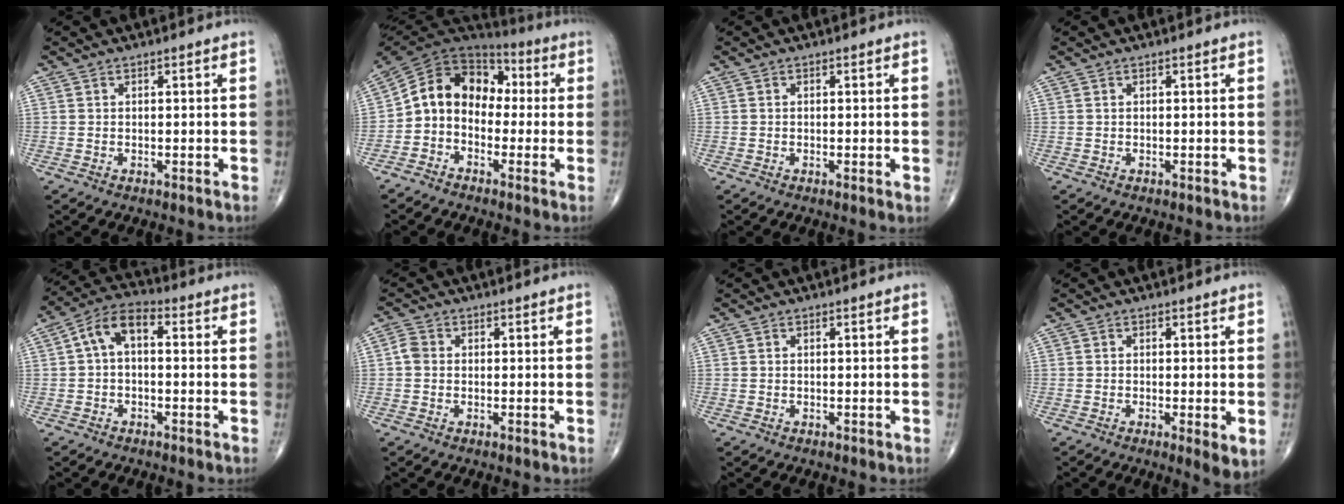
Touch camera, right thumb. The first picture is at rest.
{"total": 12.7, "force": [-1.0, 10.0, 7.7], "torque": [-0.103, 0.059, -0.035]}
{"total": 0.9, "force": [-0.1, 0.2, 0.9], "torque": [-0.019, -0.004, -0.005]}
{"total": 0.0}
{"total": 7.4, "force": [0.5, 4.2, 6.1], "torque": [-0.103, 0.031, -0.004]}
{"total": 2.4, "force": [-0.1, 2.0, 1.2], "torque": [-0.017, 0.006, -0.009]}
{"total": 0.0}
{"total": 4.0, "force": [-0.8, 0.9, 3.8], "torque": [-0.065, -0.014, -0.017]}